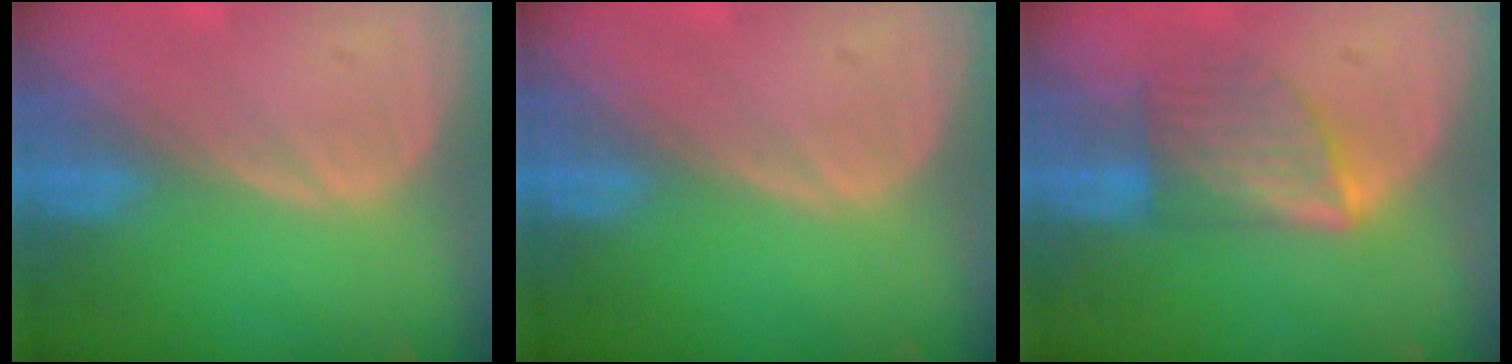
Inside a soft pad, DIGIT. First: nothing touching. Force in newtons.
{"total": 0.0}
{"total": 6.0, "press": 5.9, "slide": 0.7}